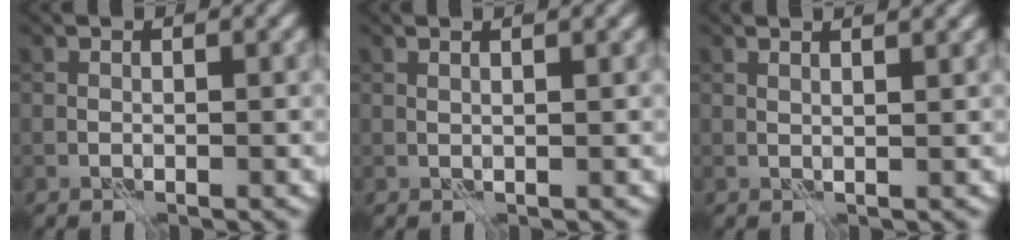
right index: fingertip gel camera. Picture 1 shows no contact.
{"total": 2.2, "force": [1.3, 0.8, 1.6], "torque": [-0.008, 0.002, -0.005]}
{"total": 3.7, "force": [2.3, 1.5, 2.4], "torque": [-0.012, 0.025, 0.001]}